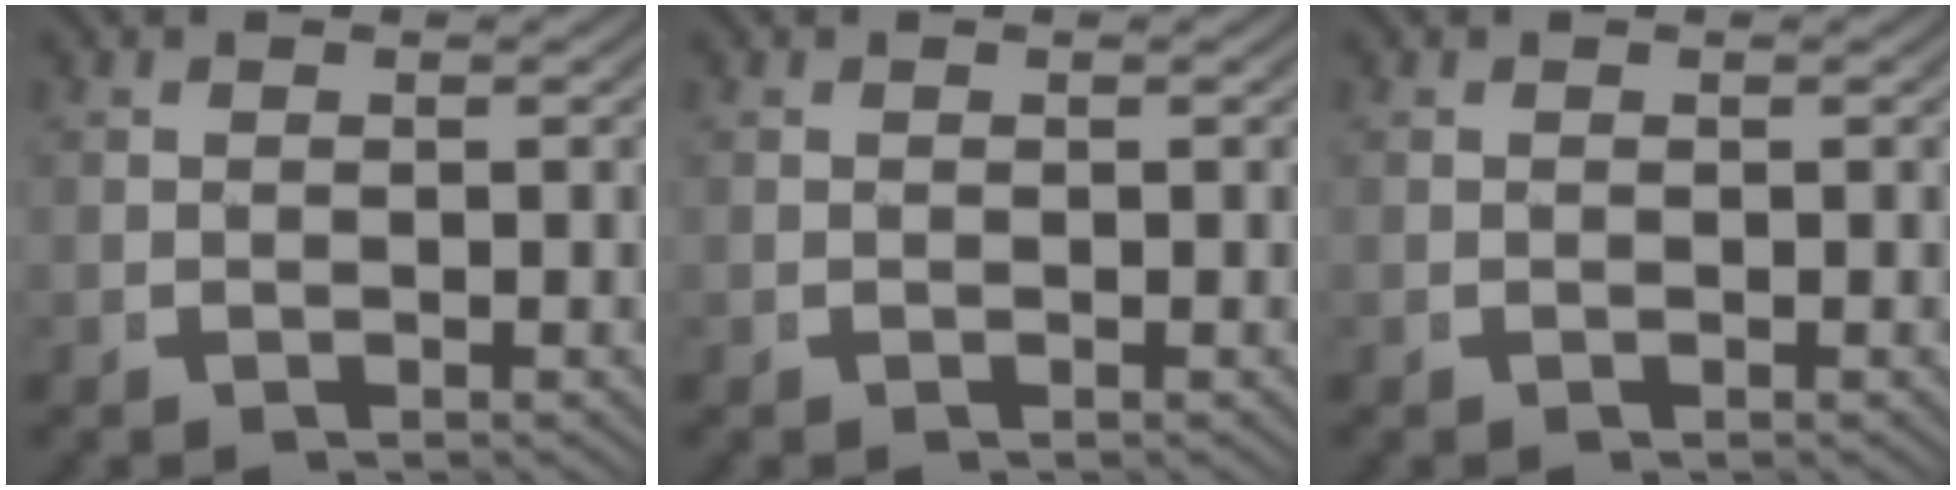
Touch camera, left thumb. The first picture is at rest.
{"total": 0.0}
{"total": 0.0}